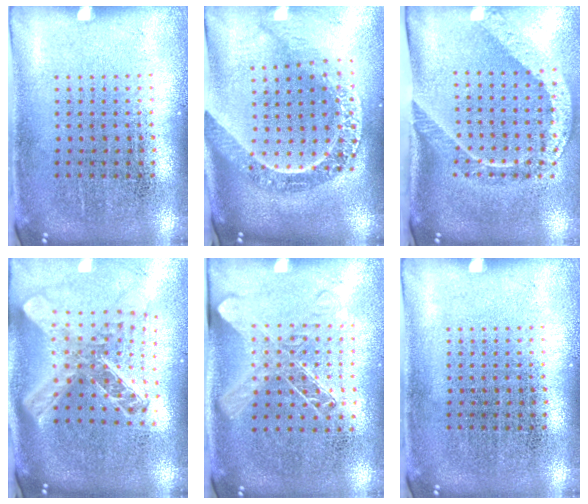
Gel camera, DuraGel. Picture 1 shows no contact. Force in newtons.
{"total": 2.7, "press": 2.2, "slide": 1.6}
{"total": 2.1, "press": 1.5, "slide": 1.5}
{"total": 2.5, "press": 2.0, "slide": 1.6}
{"total": 1.3, "press": 1.2, "slide": 0.7}
{"total": 0.0}